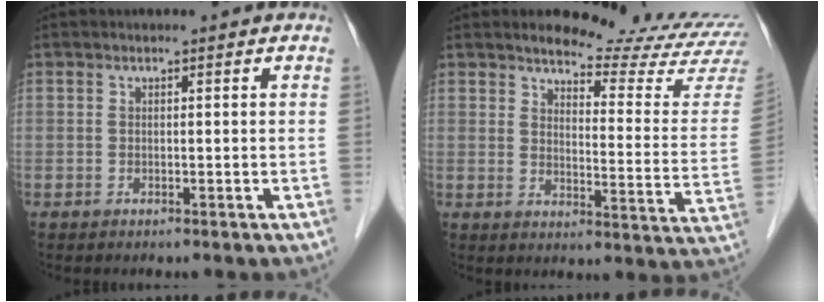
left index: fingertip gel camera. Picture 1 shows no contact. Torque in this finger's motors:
{"motor_torque": [0.91, -1.23, 0.06, -0.01]}